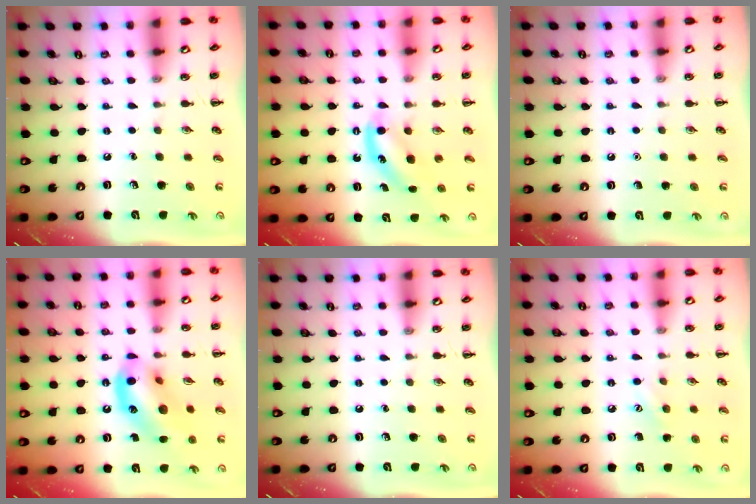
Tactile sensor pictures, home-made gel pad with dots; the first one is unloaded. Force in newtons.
{"total": 5.4, "press": 5.3, "slide": 0.8}
{"total": 1.5, "press": 1.5, "slide": 0.1}
{"total": 14.8, "press": 14.6, "slide": 2.4}
{"total": 0.0}
{"total": 6.4, "press": 6.3, "slide": 1.5}